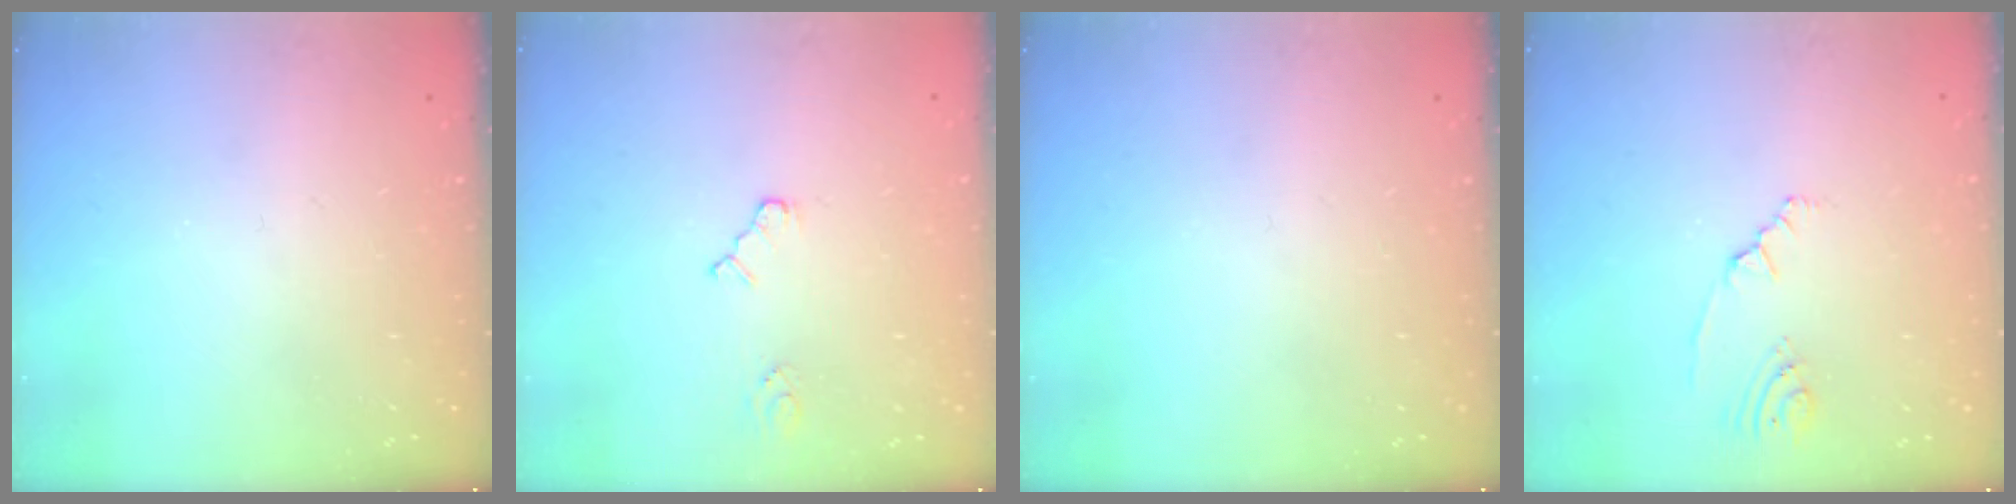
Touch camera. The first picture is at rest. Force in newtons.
{"total": 2.6, "press": 2.6, "slide": 0.4}
{"total": 0.0}
{"total": 2.2, "press": 2.1, "slide": 0.8}